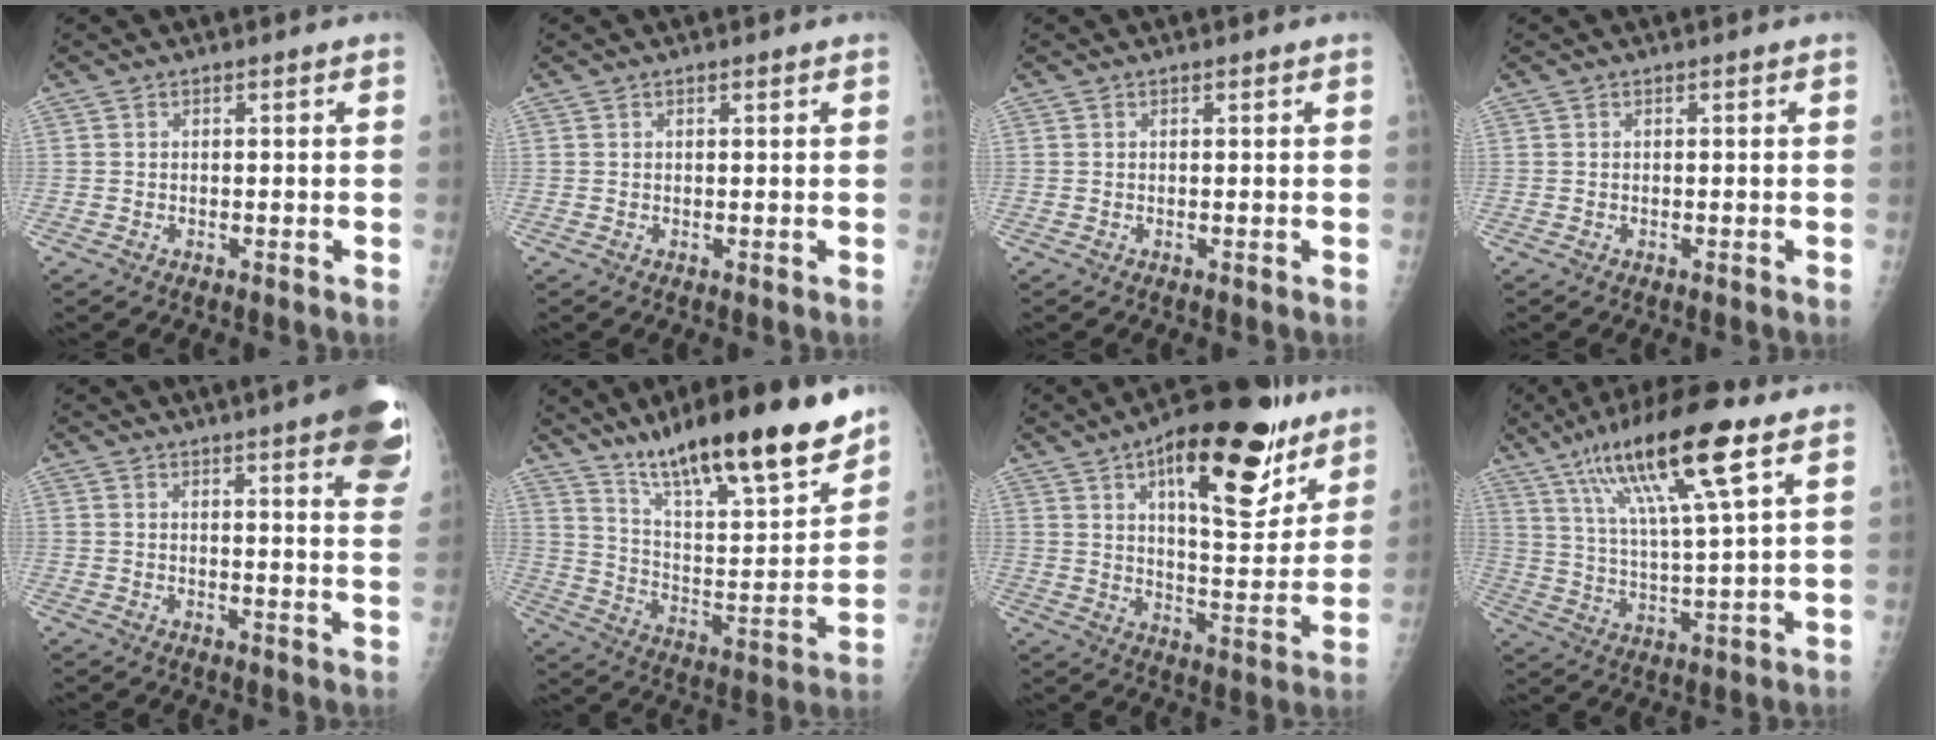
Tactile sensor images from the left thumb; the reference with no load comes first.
{"total": 0.6, "force": [0.4, 0.2, 0.4], "torque": [-0.008, -0.001, 0.005]}
{"total": 0.0}
{"total": 0.0}
{"total": 15.5, "force": [9.3, 2.5, 12.1], "torque": [-0.133, -0.031, 0.096]}
{"total": 24.1, "force": [17.7, 4.6, 15.7], "torque": [-0.227, -0.078, 0.297]}
{"total": 23.3, "force": [12.9, 9.1, 17.1], "torque": [-0.212, -0.048, 0.197]}
{"total": 18.1, "force": [9.7, 2.7, 15.1], "torque": [-0.271, -0.025, 0.174]}